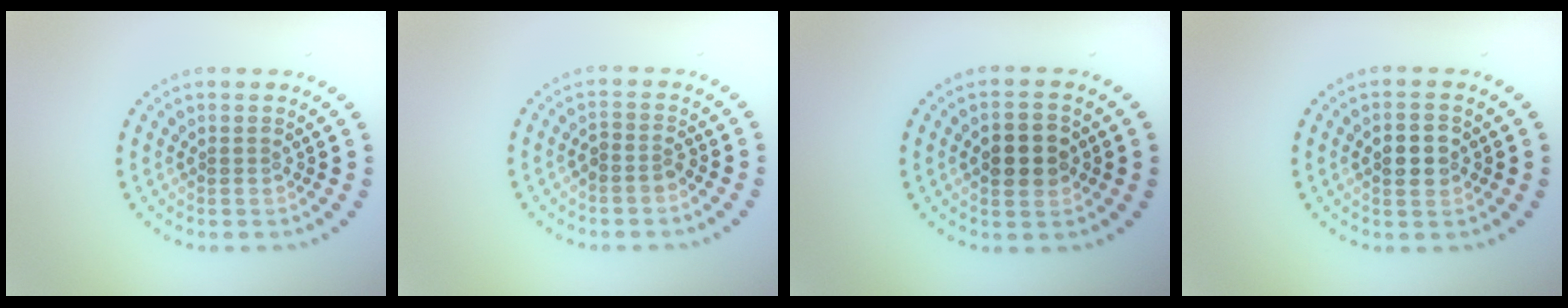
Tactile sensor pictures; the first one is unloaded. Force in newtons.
{"total": 1.4, "press": 1.2, "slide": 0.8}
{"total": 3.7, "press": 3.7, "slide": 0.3}
{"total": 2.9, "press": 2.9, "slide": 0.2}